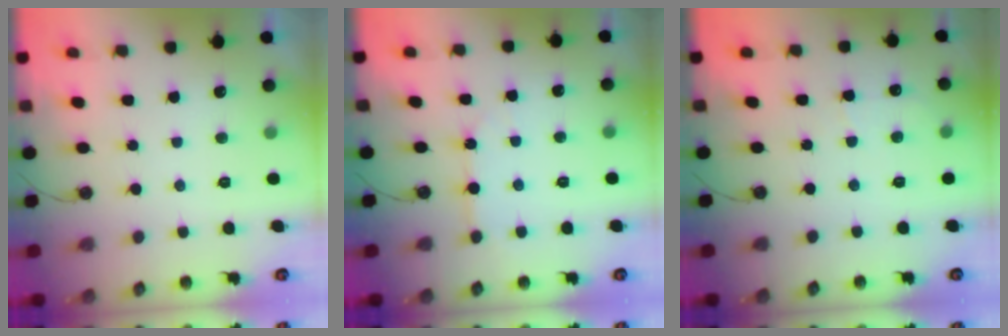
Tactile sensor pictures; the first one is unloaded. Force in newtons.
{"total": 4.9, "press": 4.9, "slide": 0.6}
{"total": 4.8, "press": 4.8, "slide": 0.6}